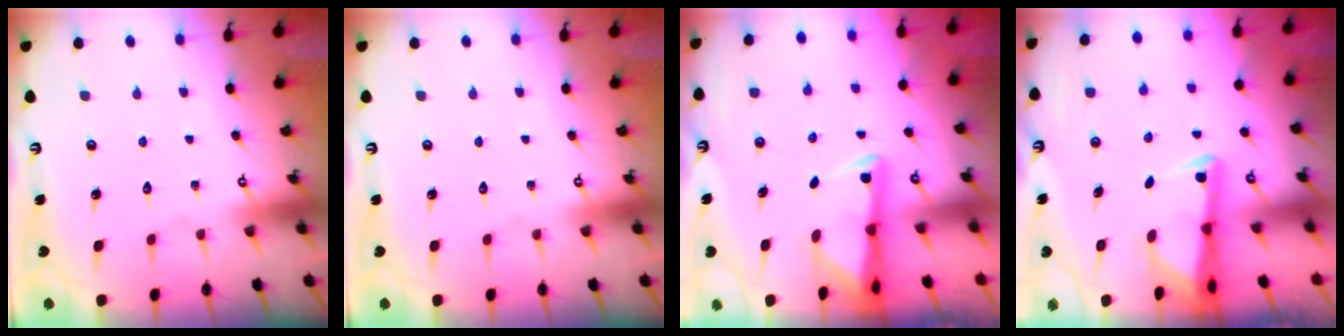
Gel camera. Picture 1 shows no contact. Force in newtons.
{"total": 0.0}
{"total": 2.9, "press": 2.8, "slide": 0.6}
{"total": 2.9, "press": 2.9, "slide": 0.6}